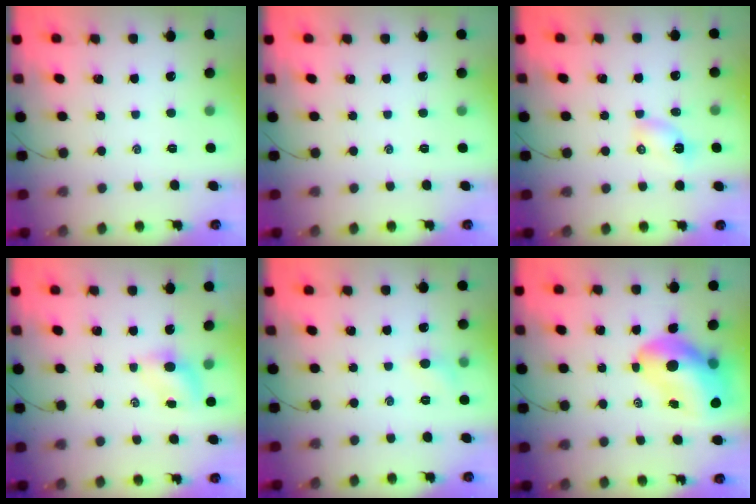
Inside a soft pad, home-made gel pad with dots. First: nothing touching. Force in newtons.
{"total": 0.0}
{"total": 4.2, "press": 4.0, "slide": 1.3}
{"total": 4.3, "press": 4.2, "slide": 0.9}
{"total": 5.2, "press": 4.9, "slide": 1.6}
{"total": 14.6, "press": 14.0, "slide": 4.1}